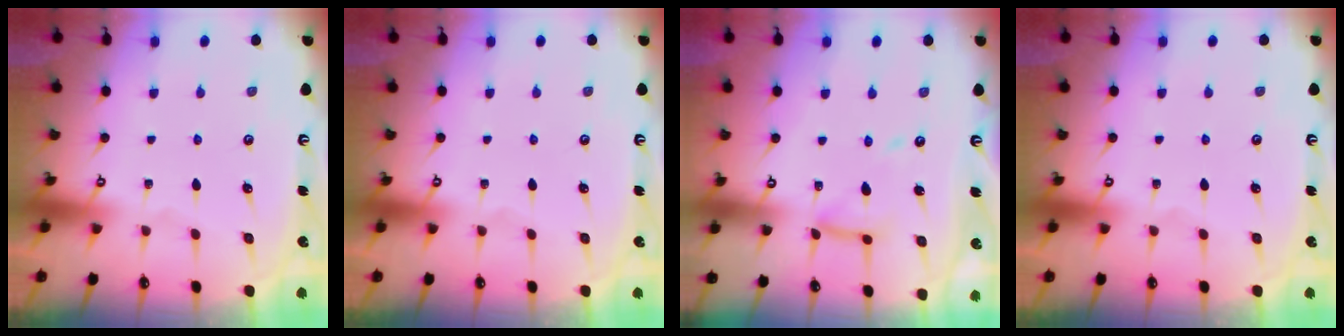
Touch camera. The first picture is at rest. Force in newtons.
{"total": 0.0}
{"total": 11.6, "press": 11.6, "slide": 1.1}
{"total": 0.0}